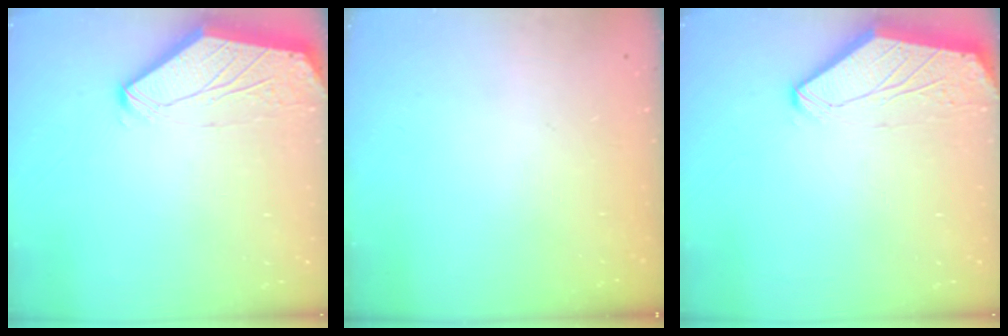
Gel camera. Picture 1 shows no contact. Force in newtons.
{"total": 0.0}
{"total": 0.0}